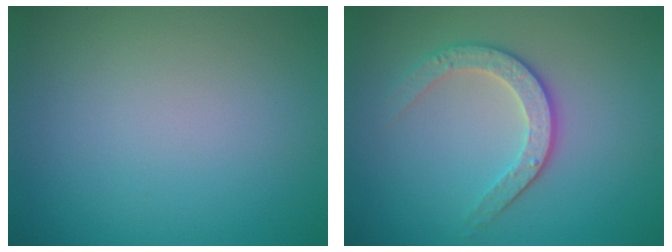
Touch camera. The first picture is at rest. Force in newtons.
{"total": 2.9, "press": 2.7, "slide": 1.1}